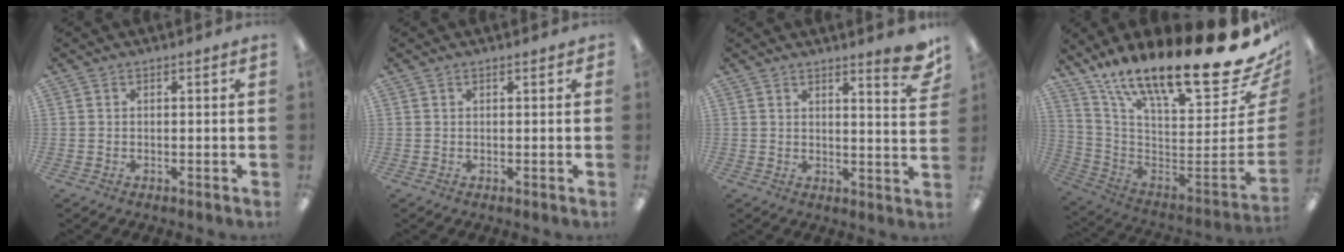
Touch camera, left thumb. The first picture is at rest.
{"total": 0.6, "force": [0.3, 0.3, 0.4], "torque": [-0.001, -0.001, 0.004]}
{"total": 7.3, "force": [5.3, 1.0, 5.0], "torque": [-0.062, -0.035, 0.082]}
{"total": 22.5, "force": [15.4, 3.5, 16.0], "torque": [-0.205, -0.146, 0.252]}